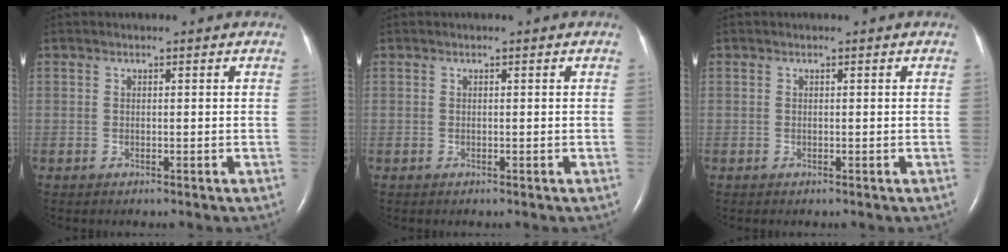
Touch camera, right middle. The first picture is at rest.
{"total": 0.0}
{"total": 0.0}